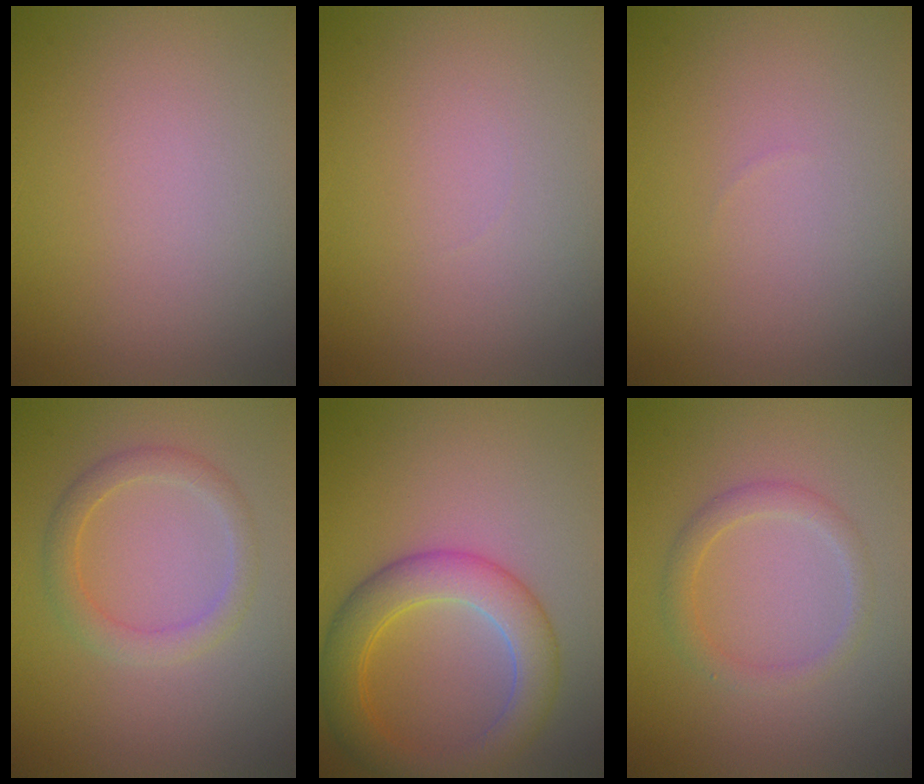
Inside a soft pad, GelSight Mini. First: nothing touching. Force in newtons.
{"total": 0.0}
{"total": 0.0}
{"total": 2.5, "press": 2.5, "slide": 0.1}
{"total": 5.6, "press": 5.6, "slide": 0.1}
{"total": 2.0, "press": 2.0, "slide": 0.1}